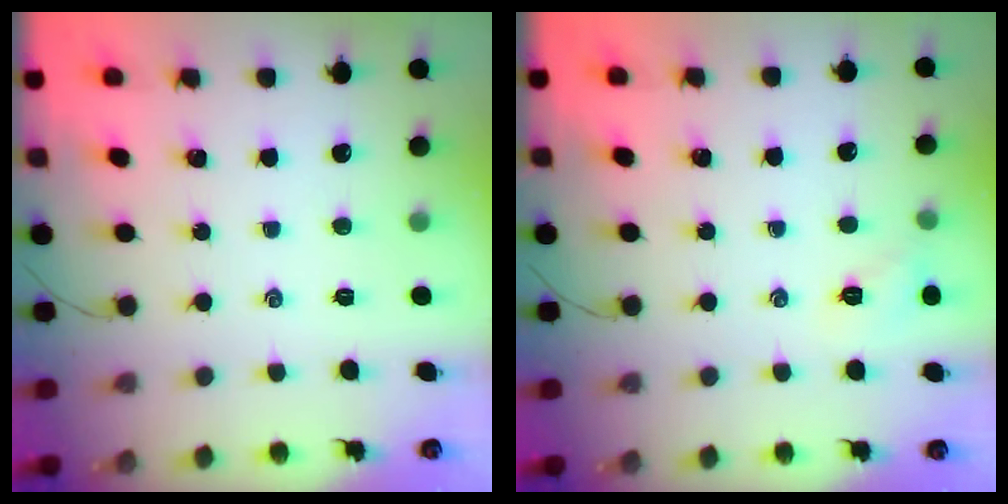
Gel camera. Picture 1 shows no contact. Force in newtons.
{"total": 6.6, "press": 6.3, "slide": 1.8}